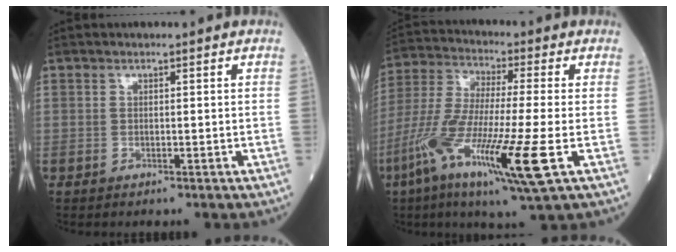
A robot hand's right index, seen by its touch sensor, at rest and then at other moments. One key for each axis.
{"total": 17.0, "fx": -6.6, "fy": 0.6, "fz": 15.7, "tx": -0.335, "ty": -0.041, "tz": -0.126}